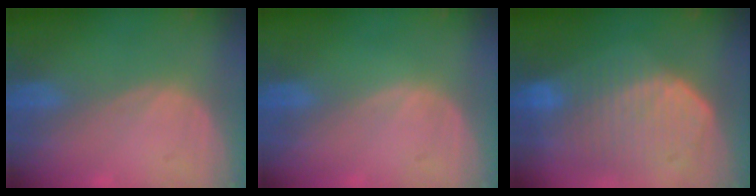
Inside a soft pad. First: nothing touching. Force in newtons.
{"total": 0.0}
{"total": 10.7, "press": 9.4, "slide": 5.2}